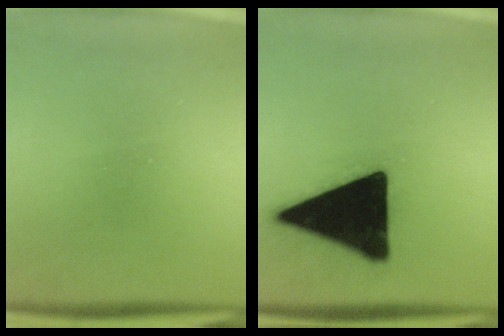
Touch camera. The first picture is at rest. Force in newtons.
{"total": 21.1}